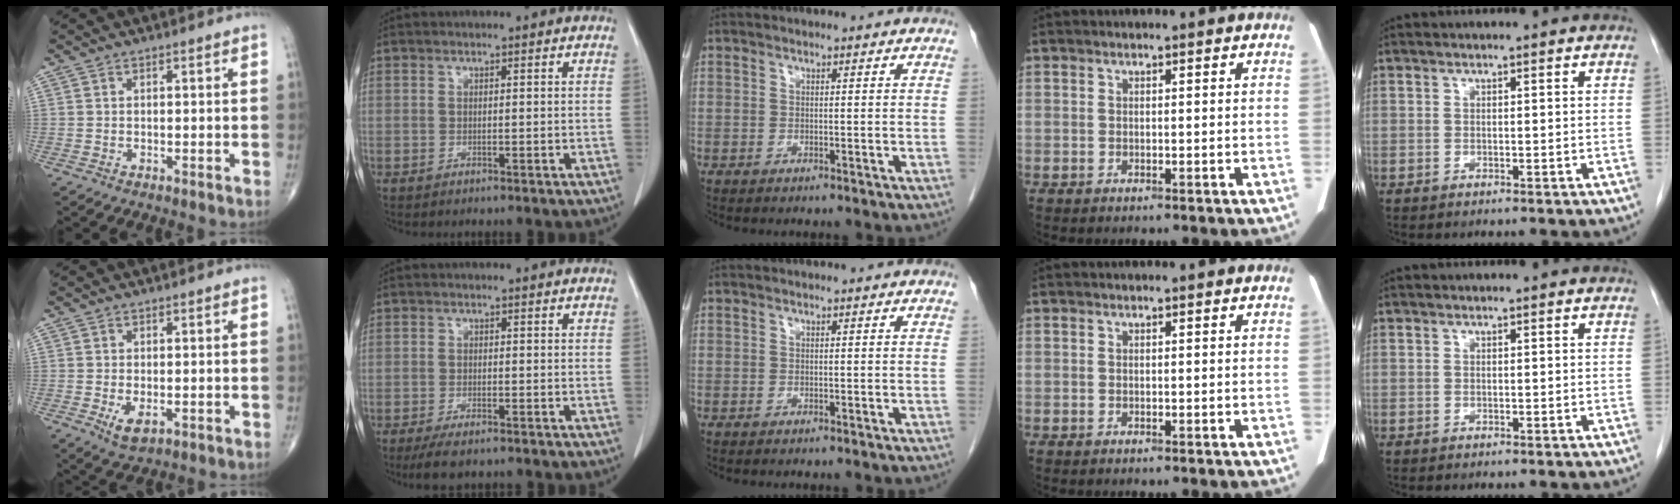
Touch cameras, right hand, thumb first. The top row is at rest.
{"thumb": {"total": 3.3, "force": [-0.9, 1.7, 2.7], "torque": [-0.047, -0.008, -0.009]}, "index": {"total": 4.0, "force": [-3.1, 1.0, 2.4], "torque": [-0.045, -0.008, -0.049]}}